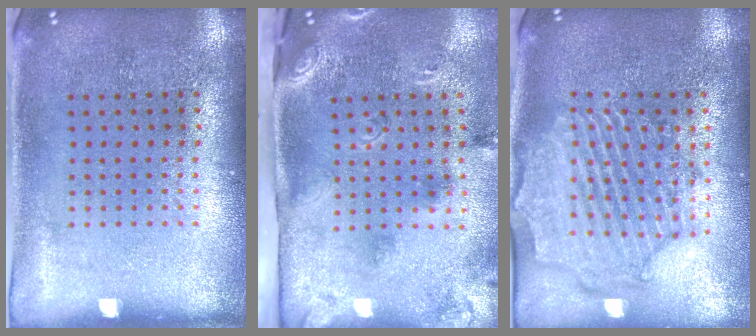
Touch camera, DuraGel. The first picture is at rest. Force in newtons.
{"total": 3.0, "press": 1.8, "slide": 2.3}
{"total": 2.2, "press": 2.1, "slide": 0.8}